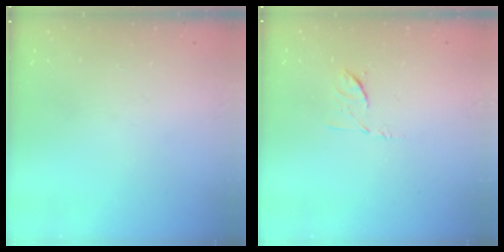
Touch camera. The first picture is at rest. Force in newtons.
{"total": 6.6, "press": 6.5, "slide": 1.1}